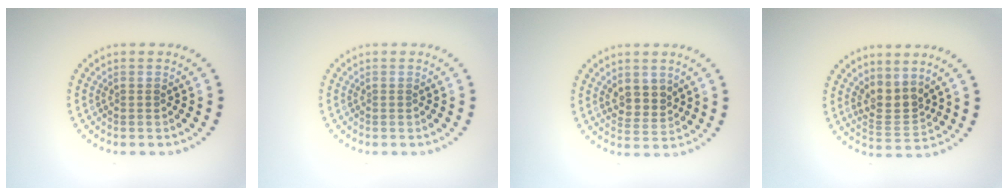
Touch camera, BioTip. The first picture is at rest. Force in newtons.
{"total": 0.0}
{"total": 2.4, "press": 2.3, "slide": 1.0}
{"total": 2.9, "press": 2.4, "slide": 1.6}